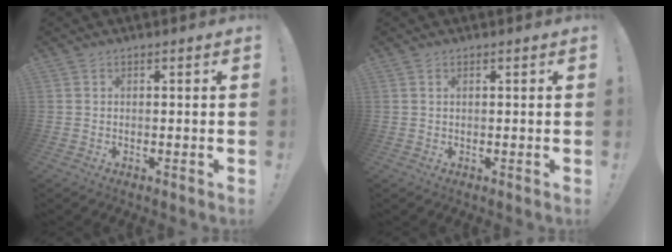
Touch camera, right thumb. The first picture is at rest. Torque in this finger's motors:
{"motor_torque": [-0.04, -0.09, -0.14, 0.07, -0.03]}